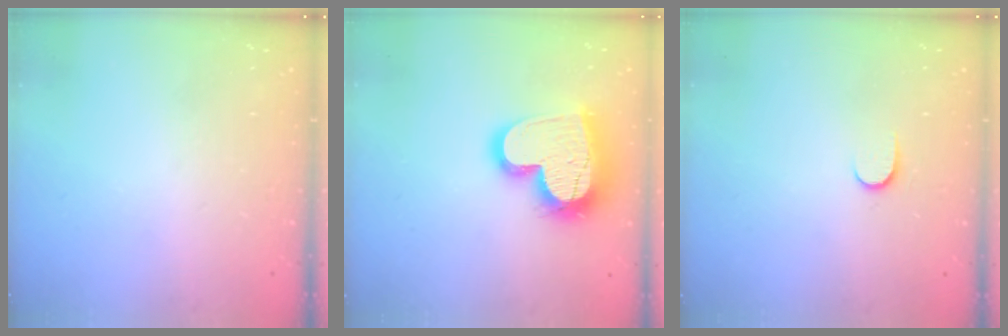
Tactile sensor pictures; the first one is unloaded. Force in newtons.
{"total": 18.7, "press": 18.6, "slide": 1.4}
{"total": 3.9, "press": 3.9, "slide": 0.5}